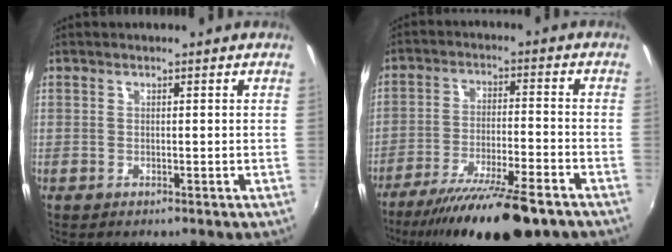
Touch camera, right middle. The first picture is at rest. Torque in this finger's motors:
{"motor_torque": [1.07, -1.07, 0.52, 0.11]}